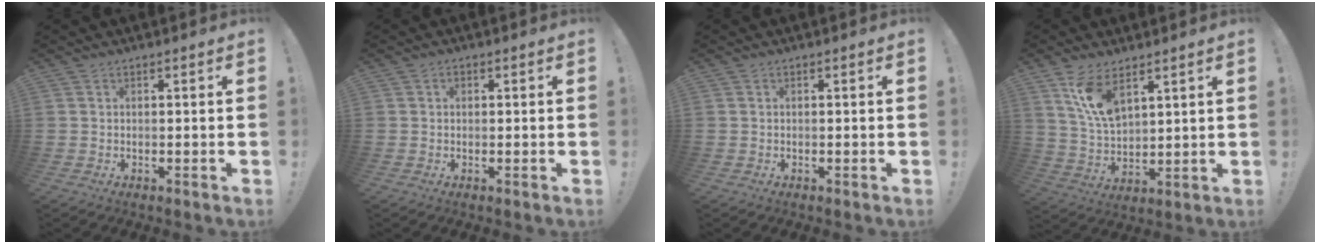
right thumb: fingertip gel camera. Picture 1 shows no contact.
{"total": 1.0, "force": [0.1, 0.9, 0.4], "torque": [0.000, 0.000, 0.000]}
{"total": 0.0}
{"total": 11.0, "force": [7.0, 5.2, 6.7], "torque": [-0.128, -0.034, 0.132]}